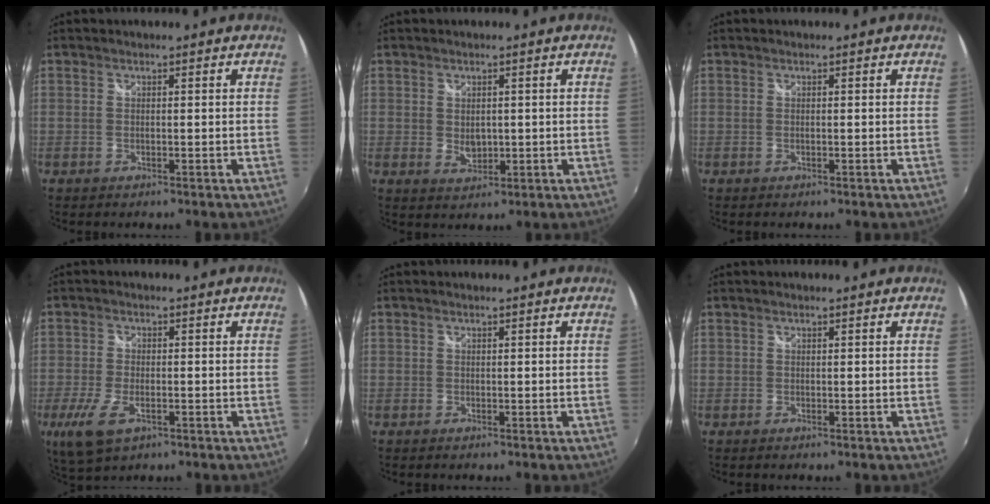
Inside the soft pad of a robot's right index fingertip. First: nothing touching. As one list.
[{"total": 3.1, "force": [0.1, 2.3, 2.0], "torque": [-0.031, -0.003, 0.003]}, {"total": 0.0}, {"total": 8.2, "force": [-3.7, 3.9, 6.1], "torque": [-0.144, -0.023, -0.066]}, {"total": 0.0}, {"total": 0.0}]